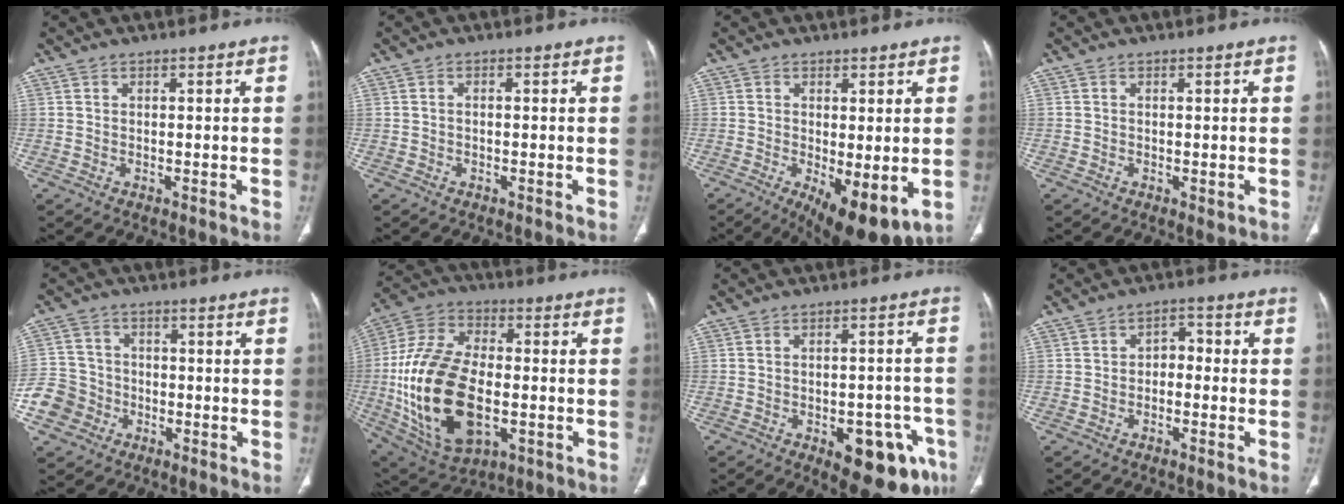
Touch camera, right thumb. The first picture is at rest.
{"total": 0.6, "force": [-0.2, 0.4, 0.4], "torque": [-0.007, 0.002, -0.005]}
{"total": 11.4, "force": [-3.2, 4.2, 10.1], "torque": [-0.149, -0.023, -0.034]}
{"total": 1.1, "force": [-0.3, 0.6, 0.8], "torque": [-0.008, -0.003, -0.003]}
{"total": 8.2, "force": [-3.5, 7.3, 1.6], "torque": [-0.013, 0.025, -0.066]}
{"total": 24.3, "force": [-3.8, 13.8, 19.6], "torque": [-0.386, 0.008, -0.050]}
{"total": 14.9, "force": [-7.2, 6.9, 11.0], "torque": [-0.091, 0.034, -0.080]}
{"total": 3.6, "force": [-1.0, 2.6, 2.3], "torque": [-0.022, 0.026, -0.026]}